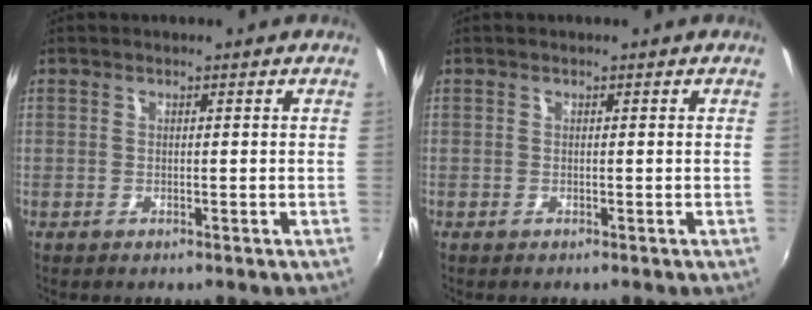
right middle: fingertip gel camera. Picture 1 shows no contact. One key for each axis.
{"total": 0.0}